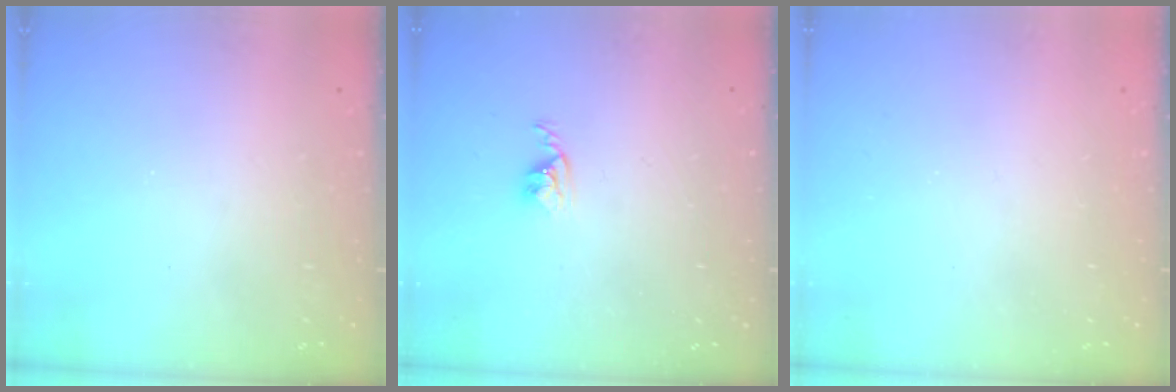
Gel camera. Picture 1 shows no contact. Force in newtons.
{"total": 2.9, "press": 2.9, "slide": 0.4}
{"total": 0.0}